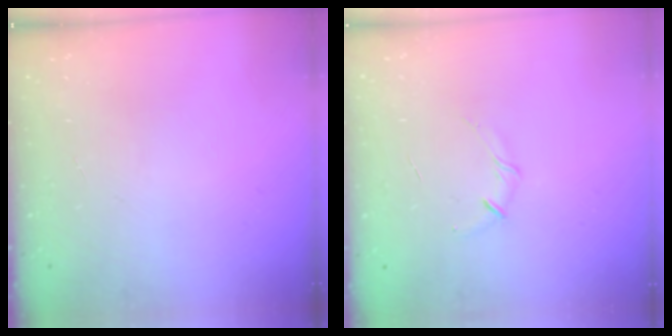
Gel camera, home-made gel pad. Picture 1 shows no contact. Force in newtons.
{"total": 3.7, "press": 3.6, "slide": 1.1}